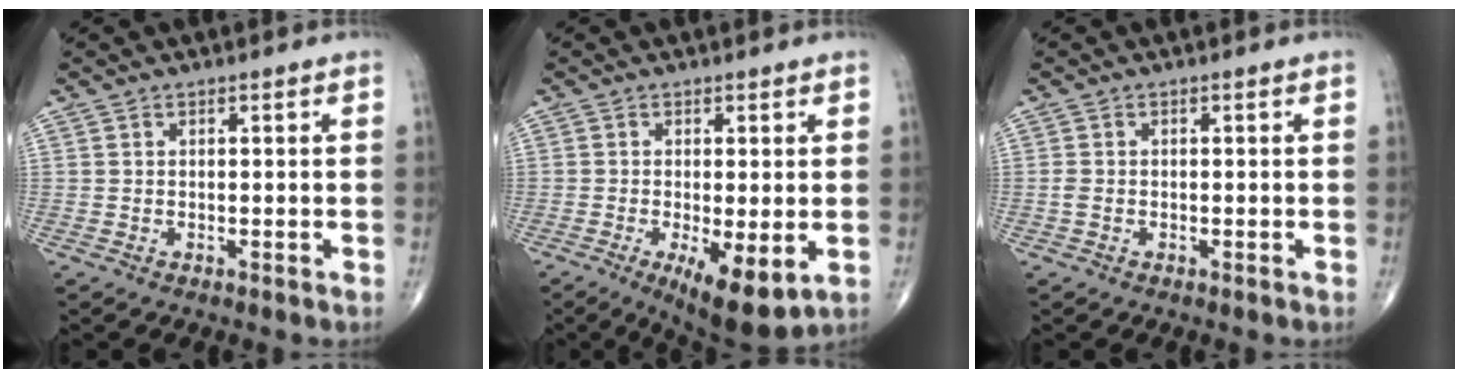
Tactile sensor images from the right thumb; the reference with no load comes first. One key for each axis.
{"total": 9.7, "fx": -2.8, "fy": 3.2, "fz": 8.7, "tx": -0.138, "ty": -0.022, "tz": -0.038}
{"total": 1.2, "fx": -0.4, "fy": 0.8, "fz": 0.8, "tx": -0.025, "ty": 0.002, "tz": -0.008}